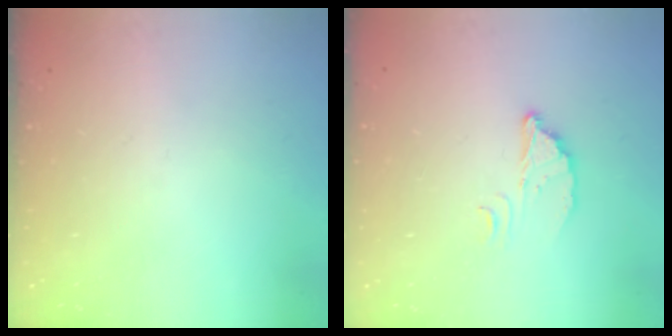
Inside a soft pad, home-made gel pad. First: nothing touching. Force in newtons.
{"total": 3.4, "press": 3.4, "slide": 0.1}